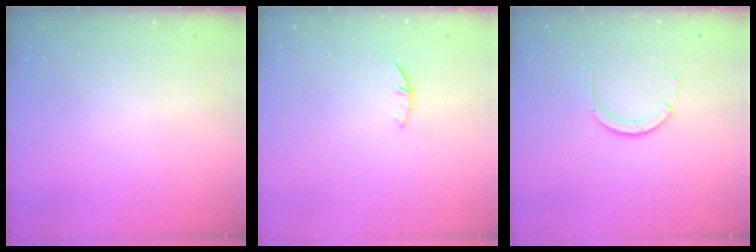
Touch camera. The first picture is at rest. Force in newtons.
{"total": 1.4, "press": 1.4, "slide": 0.3}
{"total": 2.3, "press": 2.3, "slide": 0.3}